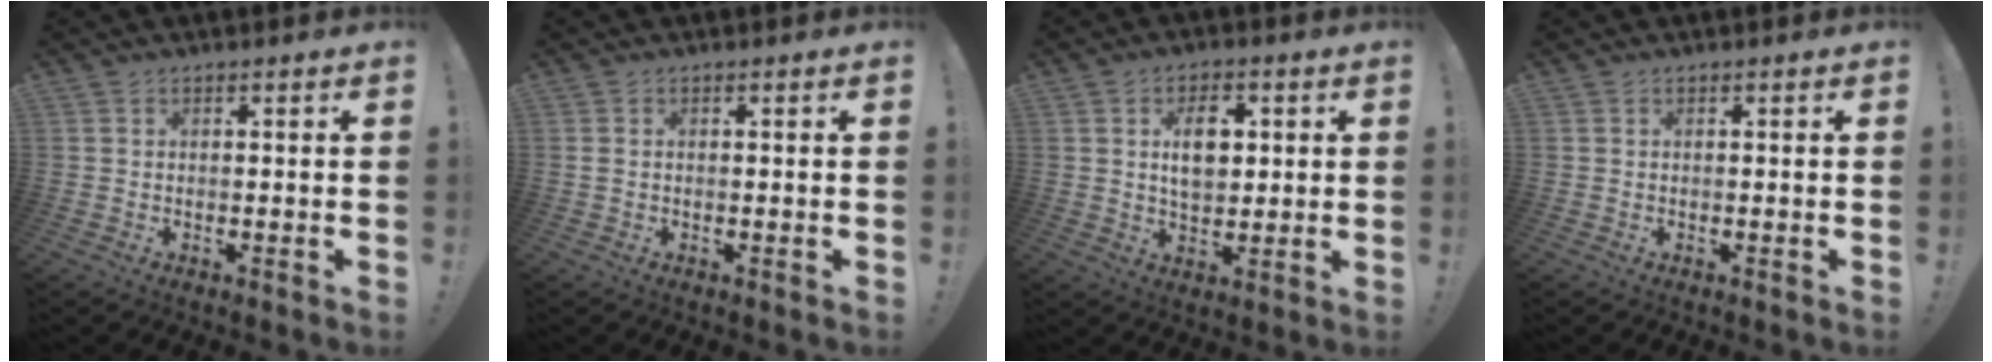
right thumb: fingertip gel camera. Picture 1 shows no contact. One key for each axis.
{"total": 0.5, "fx": 0.1, "fy": 0.2, "fz": 0.5, "tx": -0.015, "ty": 0.003, "tz": 0.003}
{"total": 8.7, "fx": 1.7, "fy": 5.9, "fz": 6.1, "tx": -0.097, "ty": 0.004, "tz": 0.027}
{"total": 0.0}